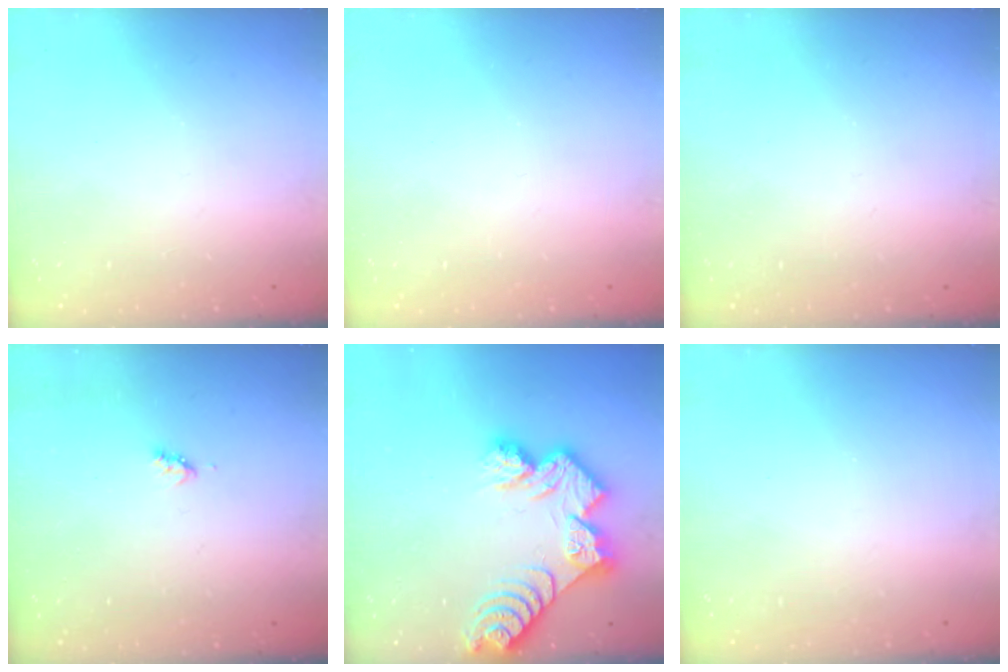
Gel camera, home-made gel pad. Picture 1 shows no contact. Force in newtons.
{"total": 0.0}
{"total": 0.0}
{"total": 2.8, "press": 2.8, "slide": 0.4}
{"total": 11.7, "press": 11.7, "slide": 1.1}
{"total": 0.0}